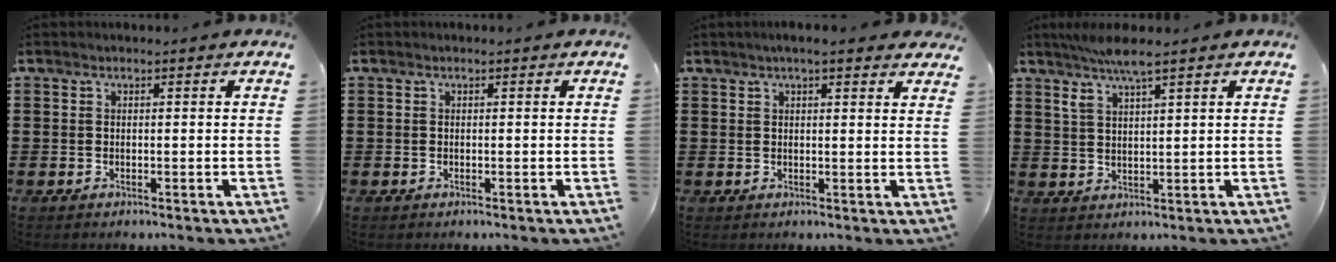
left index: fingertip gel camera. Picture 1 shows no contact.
{"total": 0.0}
{"total": 3.1, "force": [2.5, 0.3, 1.8], "torque": [-0.040, 0.004, 0.044]}
{"total": 5.4, "force": [4.0, 0.3, 3.6], "torque": [-0.080, -0.002, 0.070]}